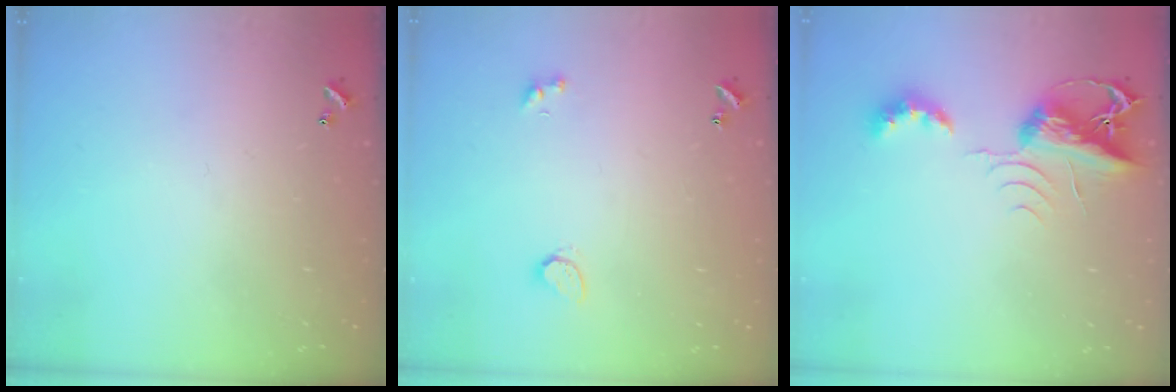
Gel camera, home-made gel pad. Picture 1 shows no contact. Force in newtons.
{"total": 2.3, "press": 2.3, "slide": 0.5}
{"total": 7.7, "press": 7.7, "slide": 0.5}